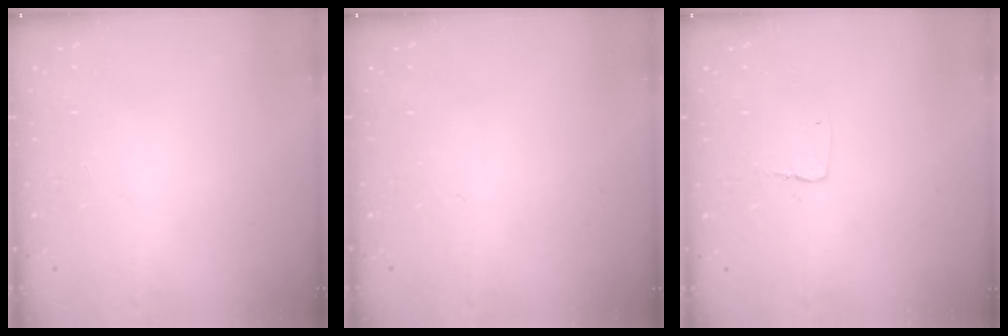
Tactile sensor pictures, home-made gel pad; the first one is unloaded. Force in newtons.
{"total": 0.0}
{"total": 2.9, "press": 2.9, "slide": 0.2}